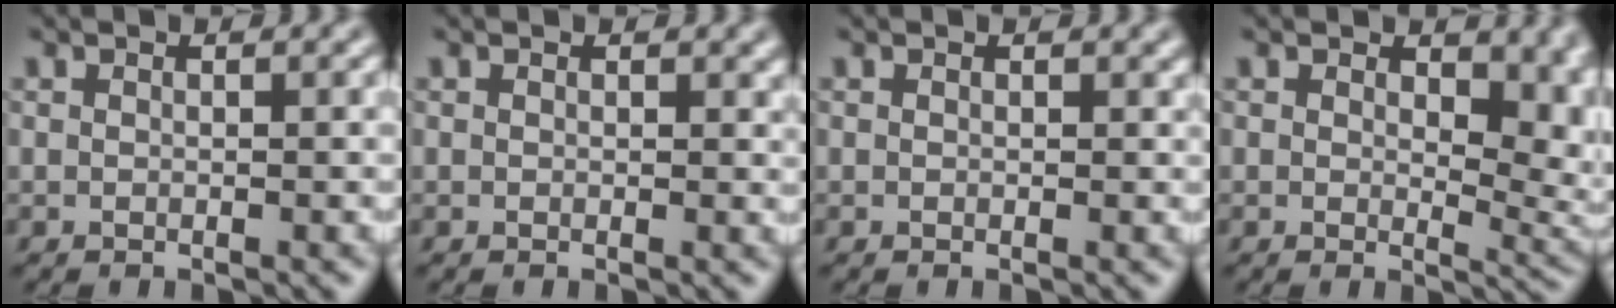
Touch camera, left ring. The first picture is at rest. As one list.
[{"total": 0.9, "force": [0.3, 0.6, 0.5], "torque": [-0.005, -0.002, 0.003]}, {"total": 0.5, "force": [0.2, 0.4, 0.3], "torque": [-0.003, -0.003, 0.000]}, {"total": 6.8, "force": [1.6, 3.9, 5.4], "torque": [-0.061, -0.013, 0.027]}]